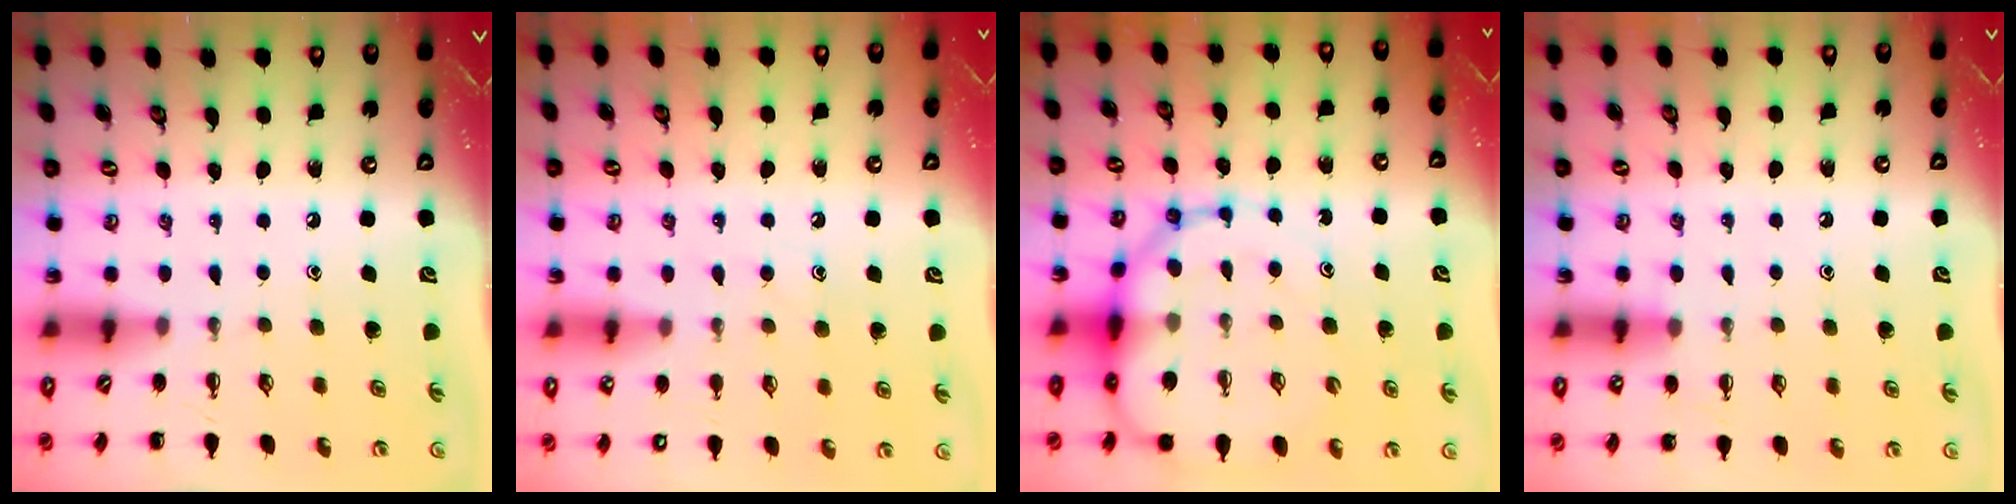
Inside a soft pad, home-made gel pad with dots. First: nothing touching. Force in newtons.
{"total": 7.0, "press": 6.9, "slide": 1.2}
{"total": 15.5, "press": 15.0, "slide": 3.9}
{"total": 5.6, "press": 5.2, "slide": 2.2}